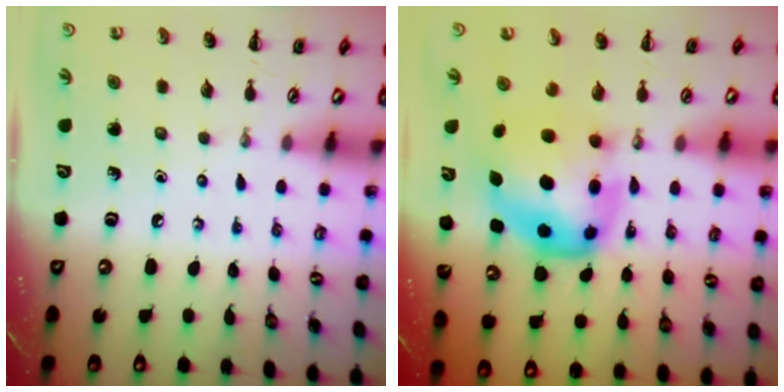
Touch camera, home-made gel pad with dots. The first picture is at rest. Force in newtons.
{"total": 7.7, "press": 7.5, "slide": 1.9}